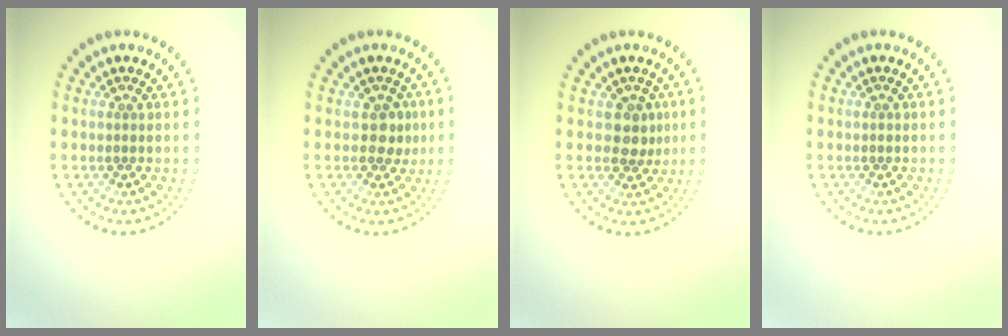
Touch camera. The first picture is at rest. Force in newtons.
{"total": 1.7, "press": 1.6, "slide": 0.7}
{"total": 2.1, "press": 1.8, "slide": 1.1}
{"total": 0.0}